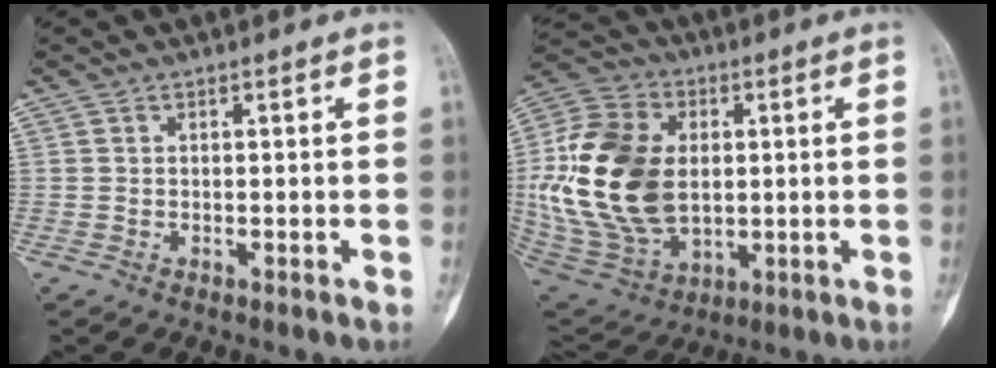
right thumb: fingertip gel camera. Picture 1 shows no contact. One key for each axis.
{"total": 23.4, "fx": 1.1, "fy": 15.8, "fz": 17.2, "tx": -0.342, "ty": -0.006, "tz": 0.034}